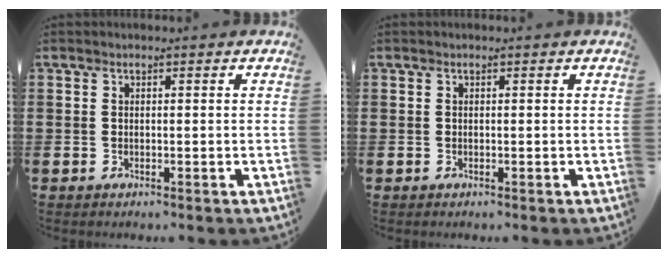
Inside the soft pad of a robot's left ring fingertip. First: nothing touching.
{"total": 0.0}